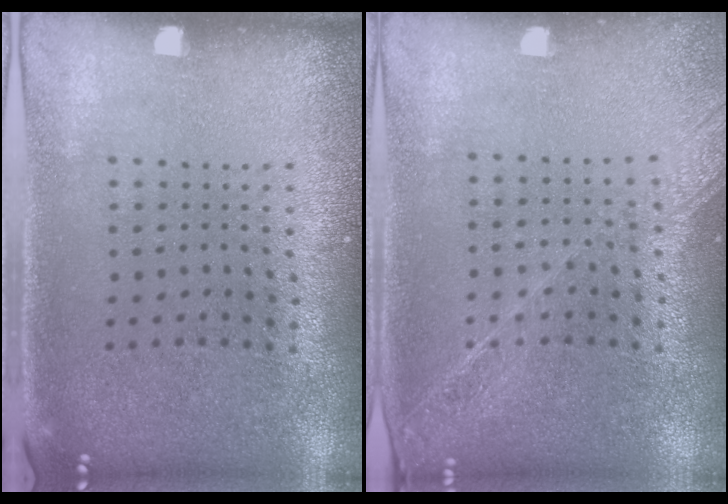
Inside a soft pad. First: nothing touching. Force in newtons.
{"total": 1.6, "press": 1.4, "slide": 0.8}